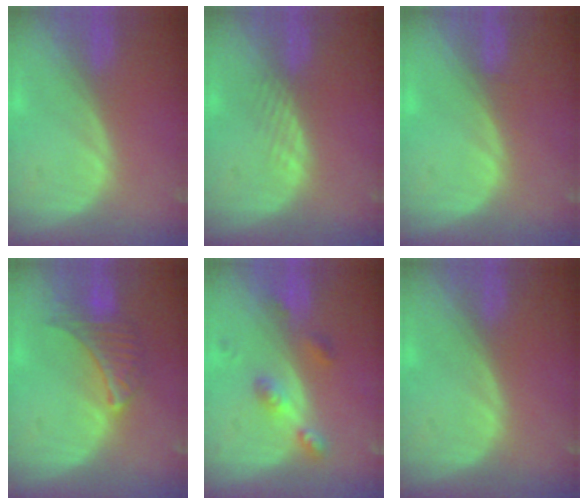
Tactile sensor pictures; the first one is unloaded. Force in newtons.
{"total": 1.6, "press": 1.6, "slide": 0.1}
{"total": 0.6, "press": 0.6, "slide": 0.2}
{"total": 6.5, "press": 6.5, "slide": 0.5}
{"total": 4.5, "press": 4.3, "slide": 1.3}
{"total": 0.0}